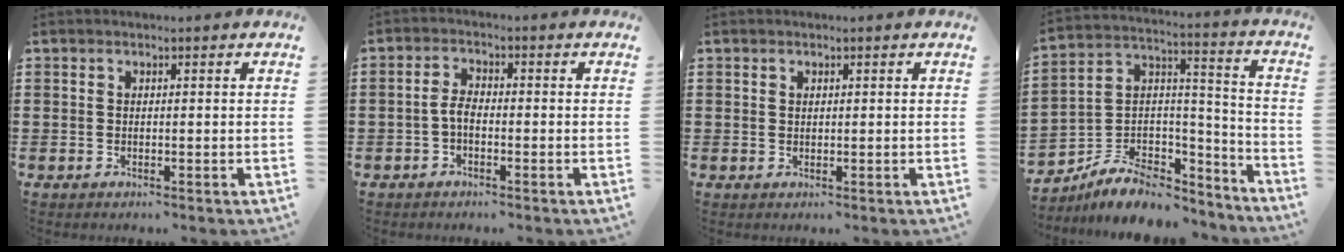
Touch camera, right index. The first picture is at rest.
{"total": 2.6, "force": [-1.0, 1.1, 2.1], "torque": [-0.055, -0.001, -0.025]}
{"total": 0.5, "force": [0.3, 0.4, 0.1], "torque": [-0.003, 0.001, 0.007]}
{"total": 7.4, "force": [-5.4, 4.3, 2.7], "torque": [-0.064, 0.009, -0.102]}